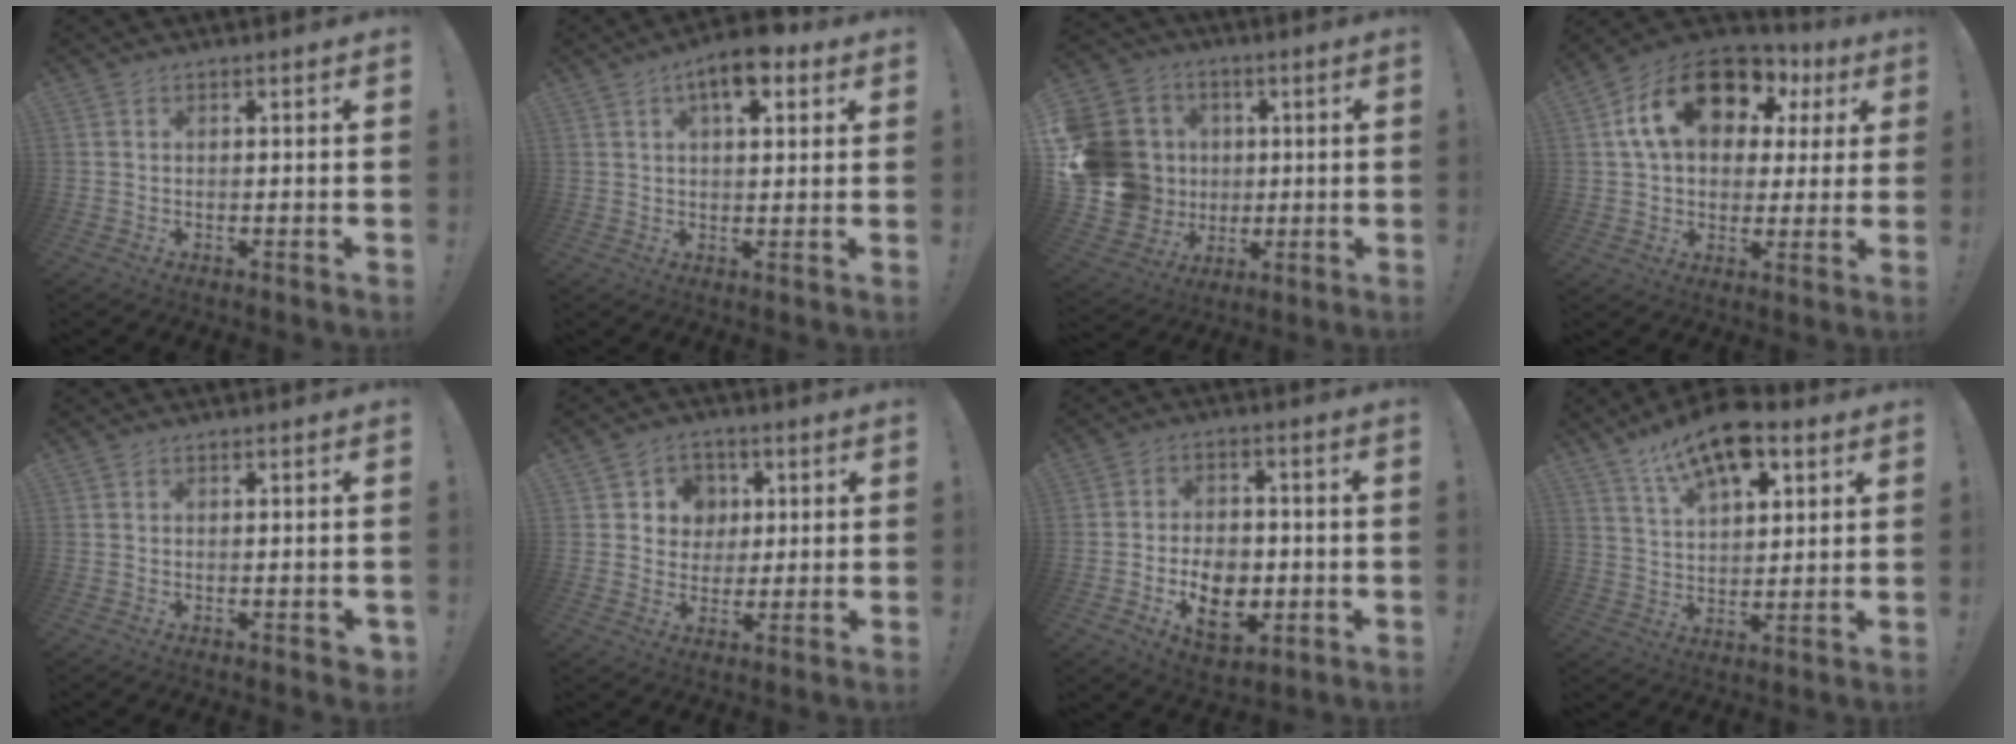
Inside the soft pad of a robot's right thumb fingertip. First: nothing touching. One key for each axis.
{"total": 8.7, "fx": 4.7, "fy": 3.8, "fz": 6.2, "tx": -0.093, "ty": -0.013, "tz": 0.080}
{"total": 20.9, "fx": 1.0, "fy": 18.5, "fz": 9.6, "tx": -0.181, "ty": 0.011, "tz": 0.064}
{"total": 19.4, "fx": 8.7, "fy": 11.8, "fz": 12.7, "tx": -0.203, "ty": -0.028, "tz": 0.157}
{"total": 0.8, "fx": -0.1, "fy": 0.5, "fz": 0.6, "tx": -0.010, "ty": 0.002, "tz": -0.001}
{"total": 6.9, "fx": 1.4, "fy": 6.6, "fz": 1.3, "tx": -0.015, "ty": -0.009, "tz": 0.030}
{"total": 11.9, "fx": -3.7, "fy": 8.5, "fz": 7.4, "tx": -0.116, "ty": 0.017, "tz": -0.058}
{"total": 13.8, "fx": 8.9, "fy": 6.2, "fz": 8.5, "tx": -0.141, "ty": -0.044, "tz": 0.158}